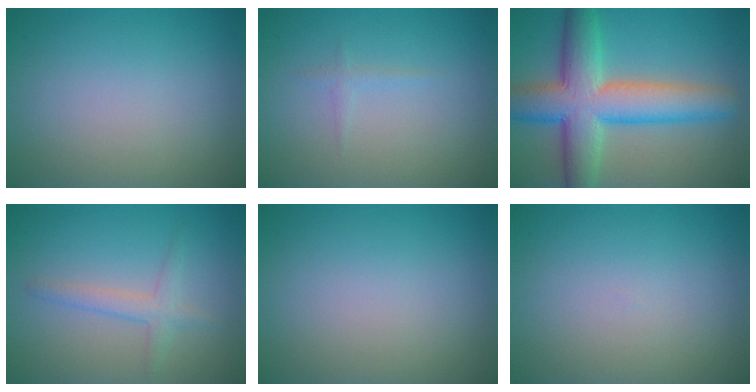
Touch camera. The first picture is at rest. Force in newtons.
{"total": 0.7, "press": 0.7, "slide": 0.0}
{"total": 9.8, "press": 9.8, "slide": 0.3}
{"total": 2.0, "press": 2.0, "slide": 0.1}
{"total": 0.0}
{"total": 0.0}